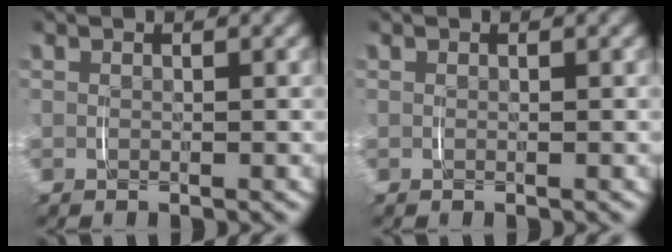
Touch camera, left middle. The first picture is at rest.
{"total": 0.0}